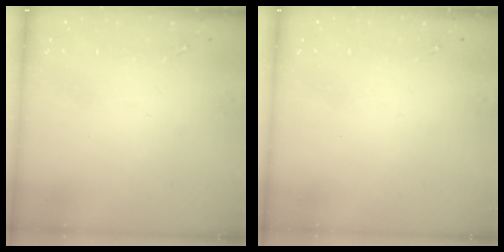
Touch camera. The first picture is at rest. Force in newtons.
{"total": 0.0}